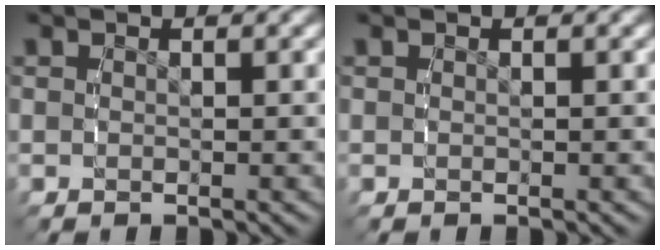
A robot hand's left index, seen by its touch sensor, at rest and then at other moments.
{"total": 0.0}